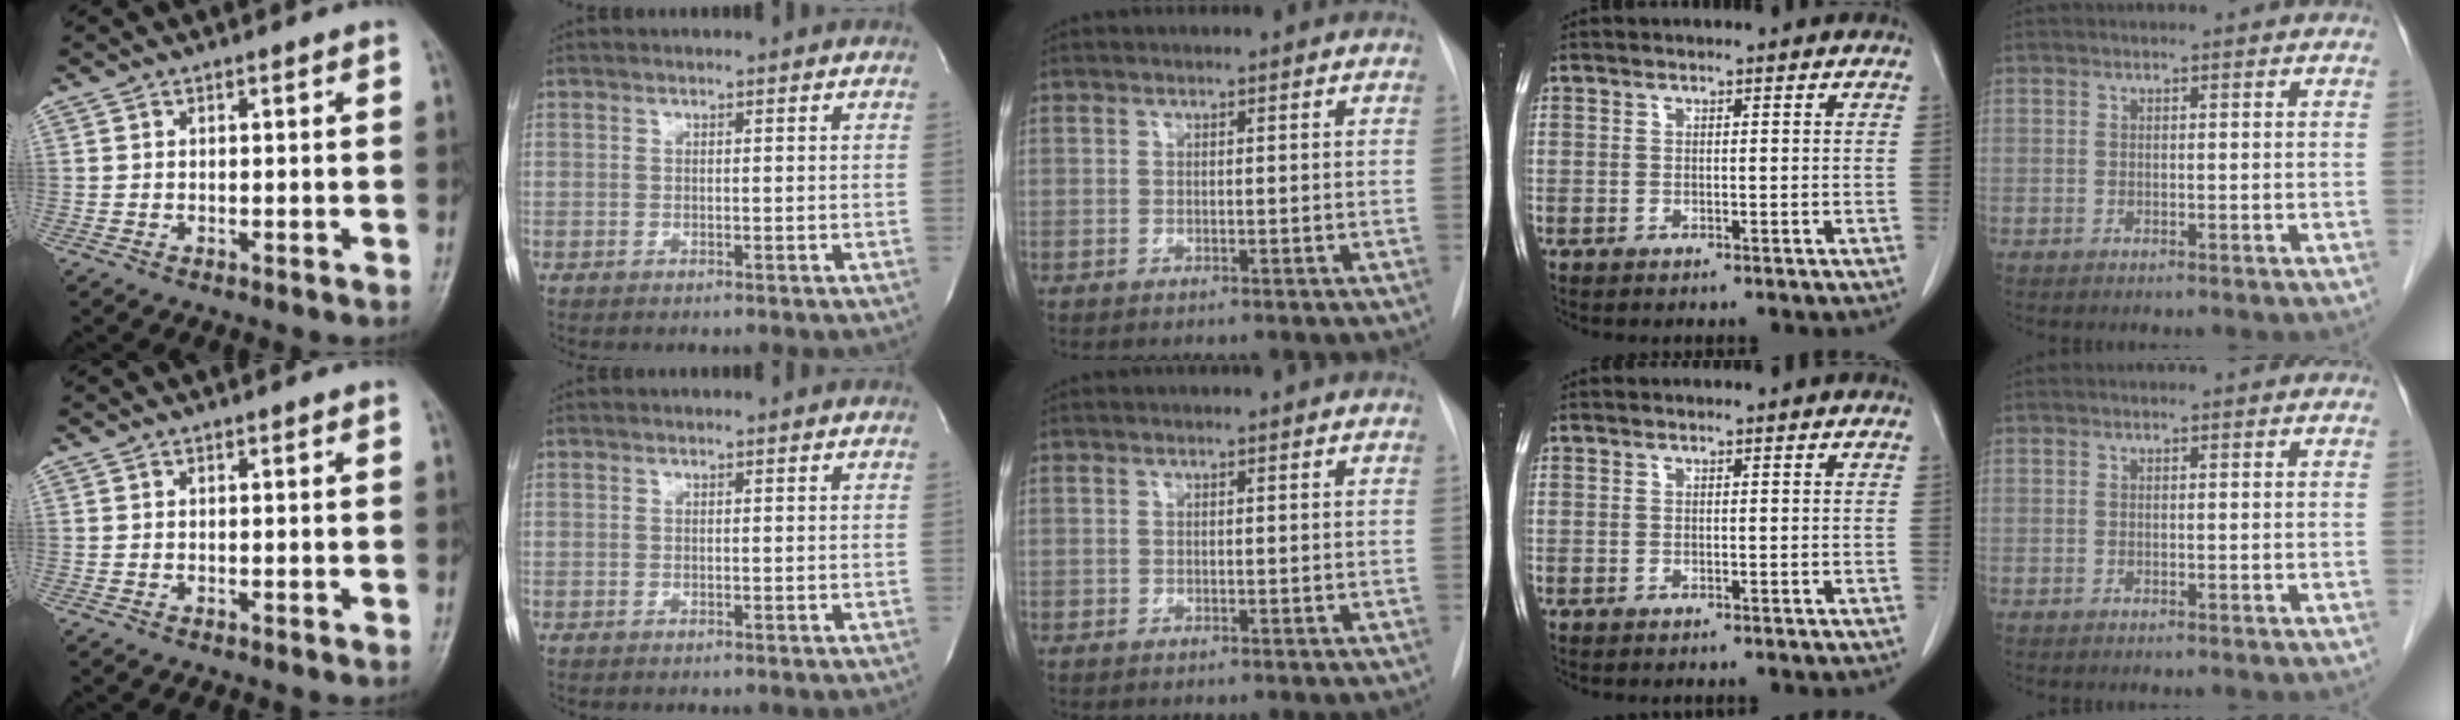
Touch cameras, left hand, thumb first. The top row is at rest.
{}